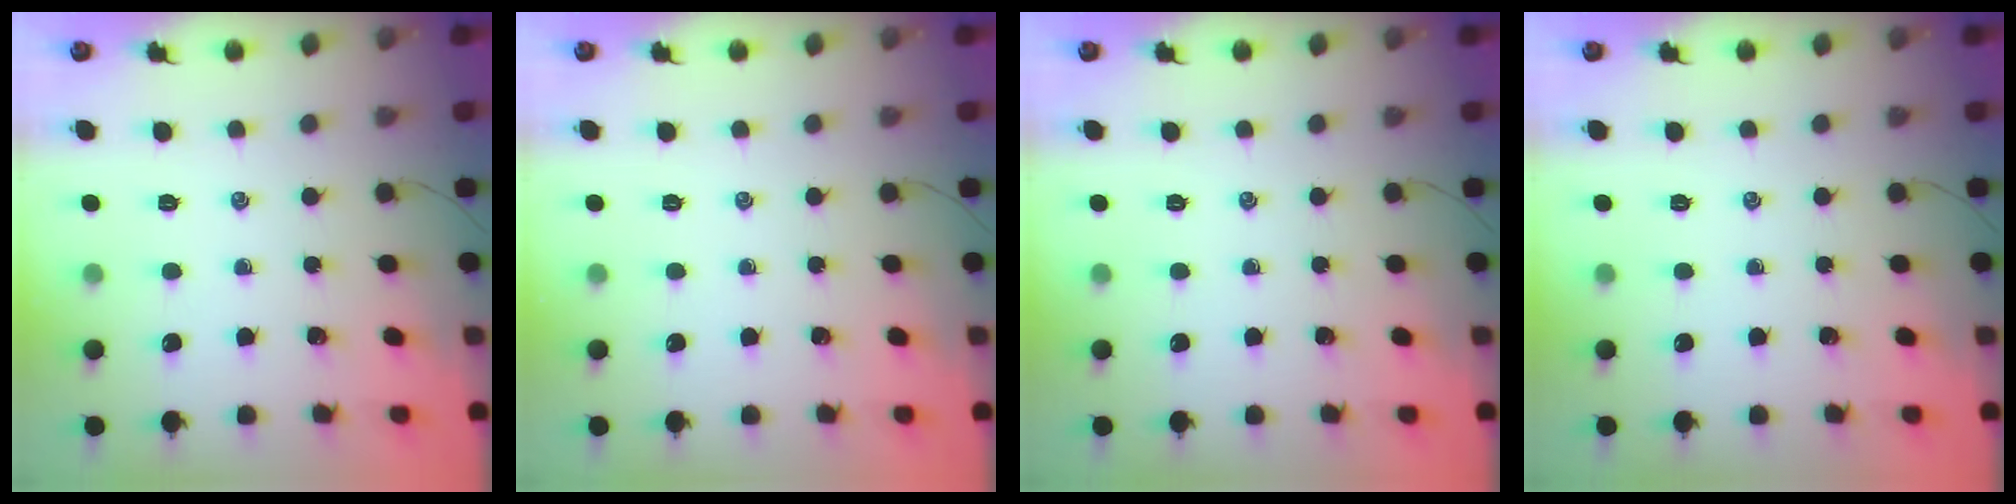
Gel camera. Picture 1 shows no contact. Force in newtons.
{"total": 0.0}
{"total": 0.0}
{"total": 0.0}